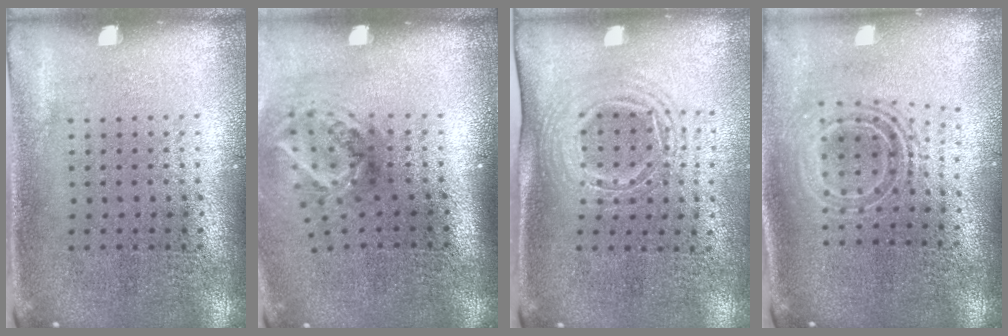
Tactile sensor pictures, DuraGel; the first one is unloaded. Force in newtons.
{"total": 1.9, "press": 1.2, "slide": 1.5}
{"total": 1.6, "press": 1.3, "slide": 1.0}
{"total": 2.0, "press": 1.5, "slide": 1.3}